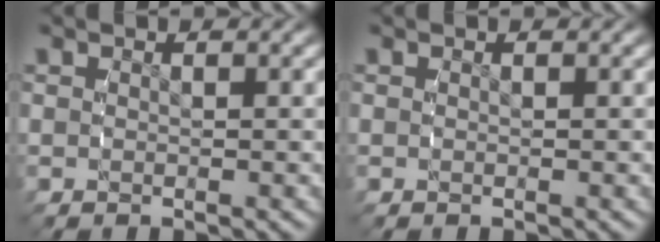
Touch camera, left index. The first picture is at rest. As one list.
[{"total": 0.0}]